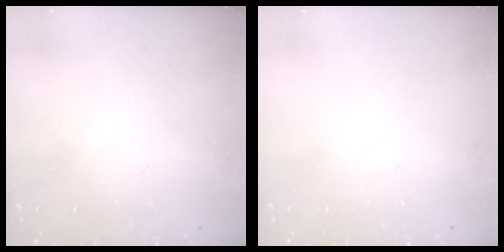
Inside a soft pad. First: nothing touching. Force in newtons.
{"total": 0.0}